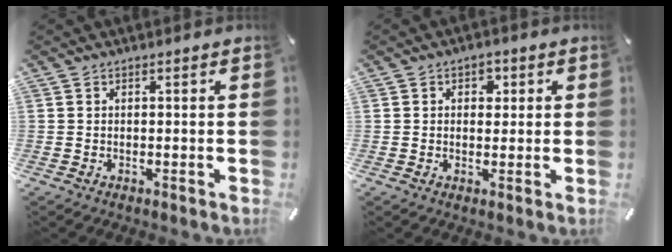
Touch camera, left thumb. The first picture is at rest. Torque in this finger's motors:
{"motor_torque": [0.15, -0.23, -0.03, 0.03, 0.00]}